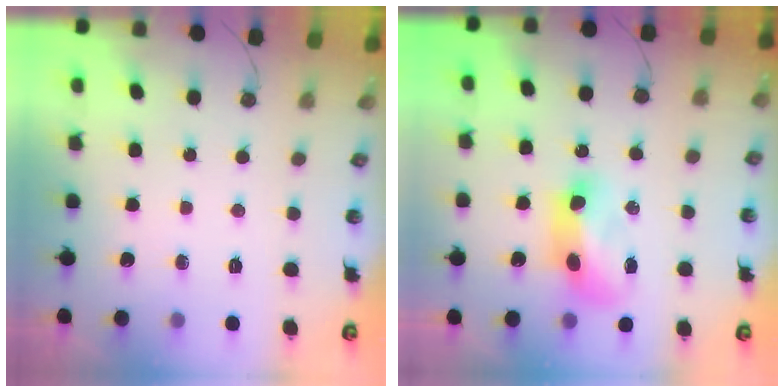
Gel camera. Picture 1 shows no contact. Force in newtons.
{"total": 8.2, "press": 8.1, "slide": 0.9}